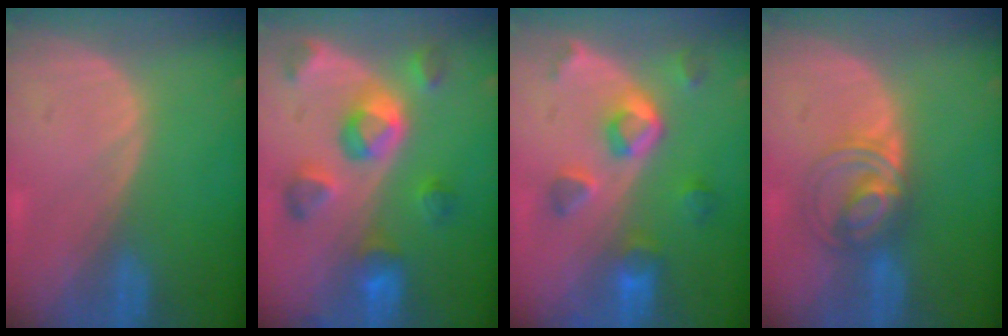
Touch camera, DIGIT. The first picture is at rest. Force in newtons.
{"total": 9.3, "press": 8.5, "slide": 3.9}
{"total": 7.8, "press": 7.0, "slide": 3.4}
{"total": 5.7, "press": 5.6, "slide": 0.4}